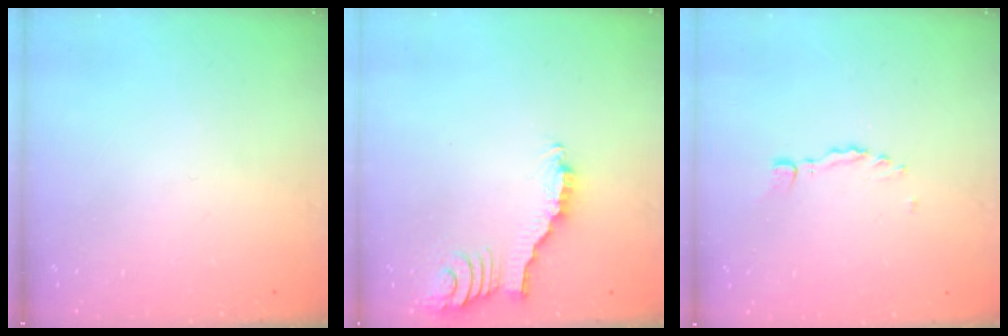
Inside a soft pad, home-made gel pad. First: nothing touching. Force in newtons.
{"total": 2.8, "press": 2.8, "slide": 0.3}
{"total": 0.0}